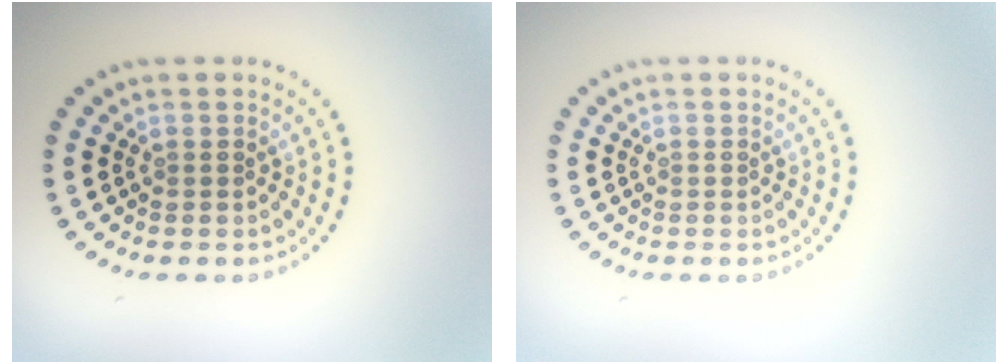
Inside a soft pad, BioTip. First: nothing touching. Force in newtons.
{"total": 0.0}